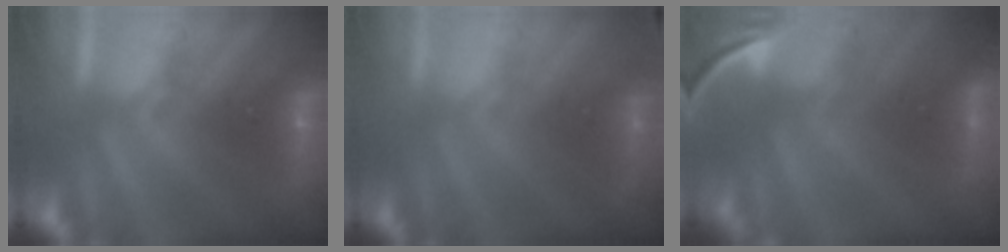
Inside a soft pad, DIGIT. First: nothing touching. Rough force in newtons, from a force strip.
{"total": 2.8}
{"total": 10.0}